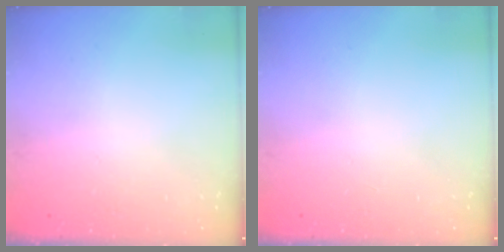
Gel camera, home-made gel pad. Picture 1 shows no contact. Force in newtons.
{"total": 0.0}